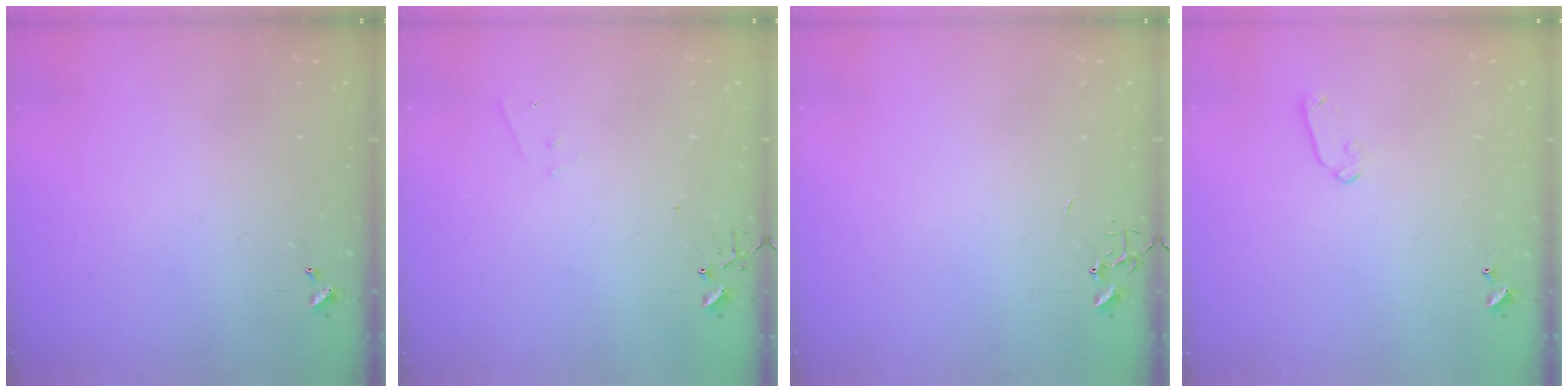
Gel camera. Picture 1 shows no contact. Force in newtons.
{"total": 4.2, "press": 4.1, "slide": 0.6}
{"total": 0.0}
{"total": 6.8, "press": 6.7, "slide": 1.0}